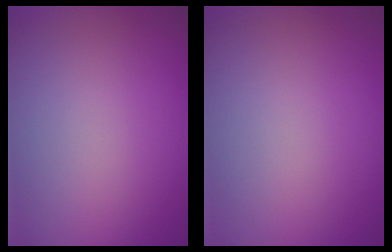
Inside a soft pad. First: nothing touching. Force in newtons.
{"total": 0.0}